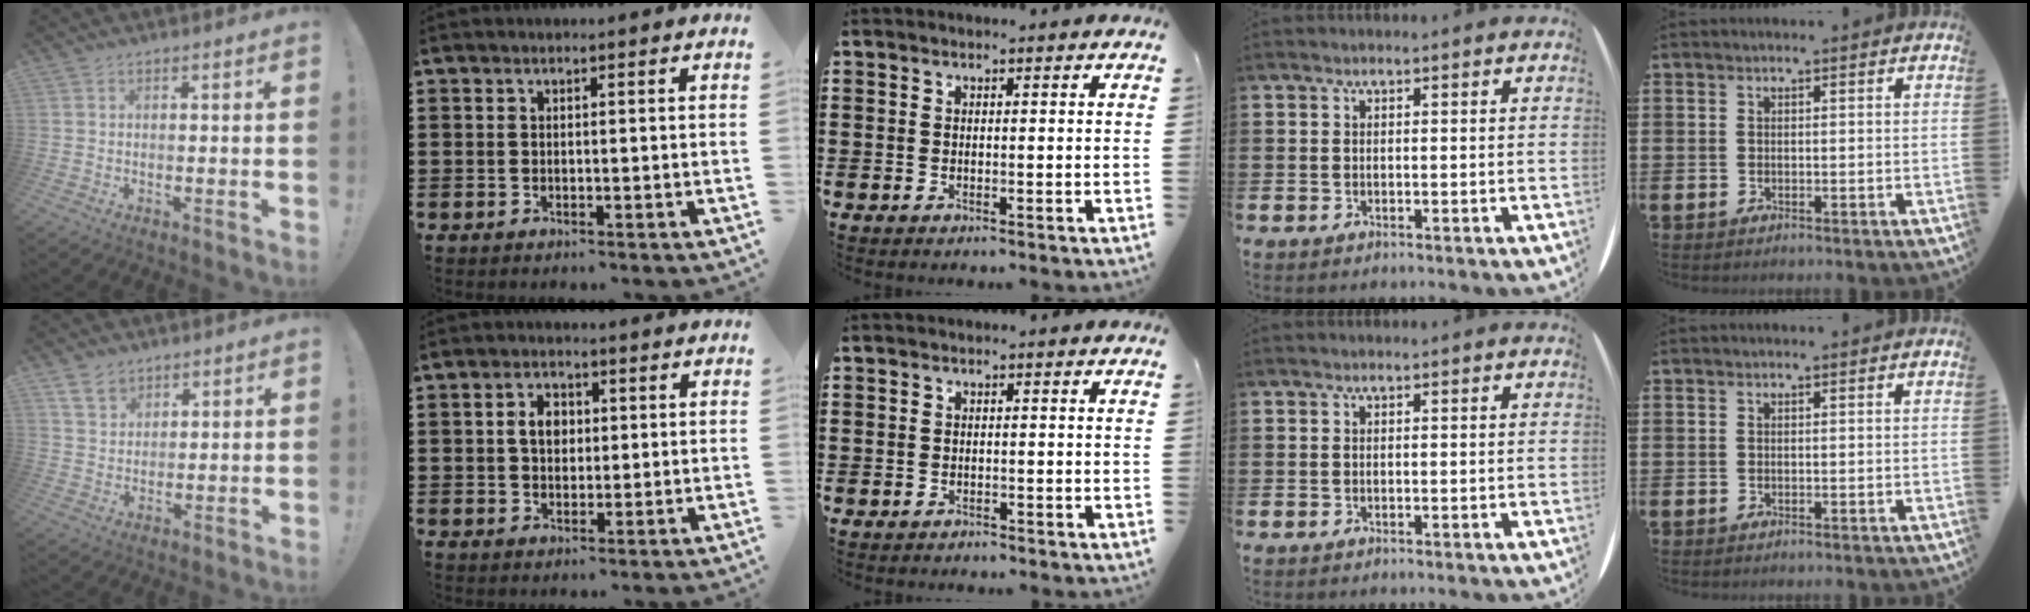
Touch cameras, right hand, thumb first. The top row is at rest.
{"thumb": {"total": 5.4, "force": [4.0, 3.3, 1.4], "torque": [-0.022, -0.020, 0.077]}, "index": {"total": 3.8, "force": [0.5, 2.7, 2.6], "torque": [-0.059, 0.013, 0.005]}, "middle": {"total": 0.8, "force": [-0.8, 0.4, -0.1], "torque": [0.002, 0.004, -0.018]}}